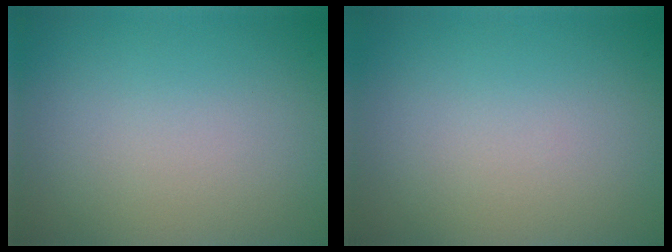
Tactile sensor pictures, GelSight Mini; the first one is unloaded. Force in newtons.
{"total": 0.0}